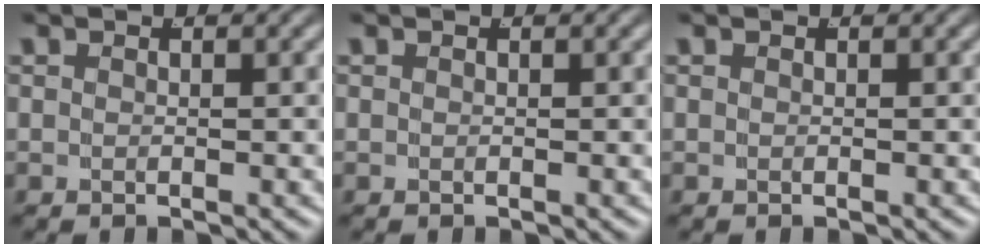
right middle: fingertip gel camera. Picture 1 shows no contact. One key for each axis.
{"total": 0.0}
{"total": 0.0}